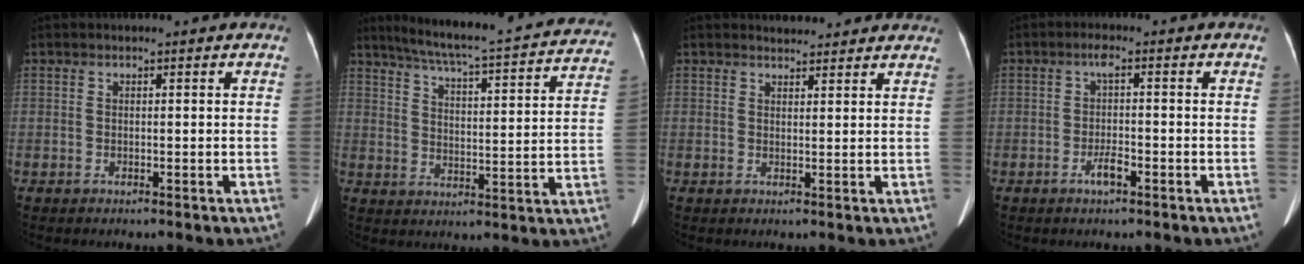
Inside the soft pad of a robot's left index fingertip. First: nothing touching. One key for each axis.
{"total": 26.1, "fx": 23.3, "fy": 2.7, "fz": 11.5, "tx": -0.174, "ty": -0.032, "tz": 0.288}
{"total": 5.5, "fx": 5.2, "fy": 1.5, "fz": 0.9, "tx": -0.006, "ty": 0.016, "tz": 0.052}
{"total": 3.0, "fx": -1.5, "fy": 0.6, "fz": 2.6, "tx": -0.051, "ty": -0.001, "tz": -0.028}